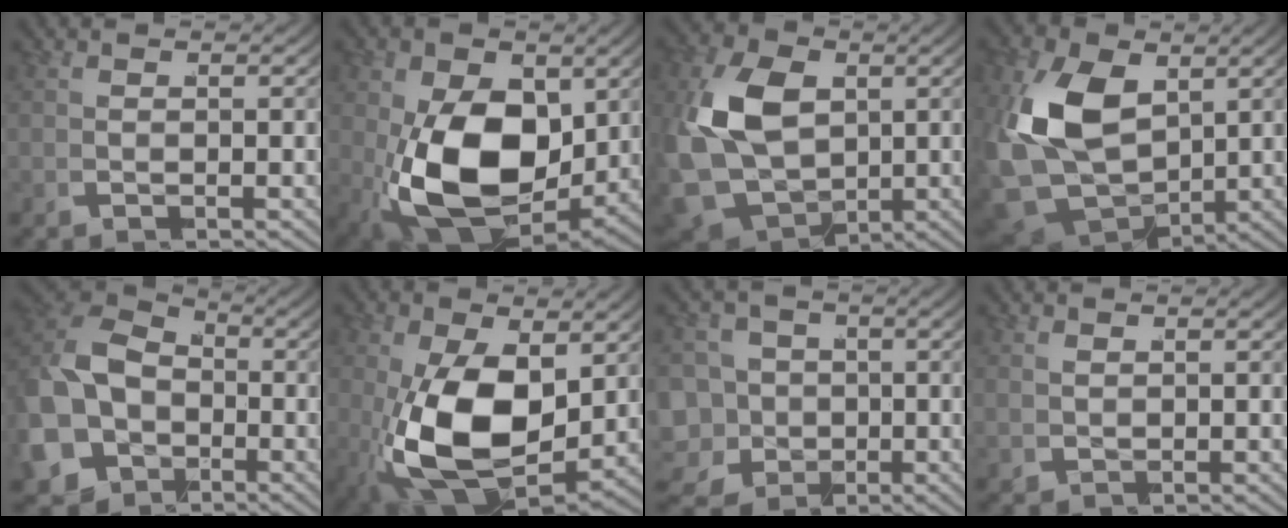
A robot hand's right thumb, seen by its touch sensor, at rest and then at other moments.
{"total": 12.6, "force": [-1.0, 8.0, 9.7], "torque": [-0.216, -0.064, 0.010]}
{"total": 13.3, "force": [-0.4, 10.5, 8.2], "torque": [-0.243, -0.061, 0.012]}
{"total": 12.9, "force": [0.1, 9.3, 9.0], "torque": [-0.243, -0.058, 0.023]}
{"total": 15.6, "force": [-2.8, 13.6, 7.1], "torque": [-0.193, -0.050, -0.049]}
{"total": 11.4, "force": [-1.2, 6.3, 9.5], "torque": [-0.221, -0.051, 0.006]}
{"total": 11.6, "force": [-3.4, 10.0, 4.7], "torque": [-0.113, -0.055, -0.053]}
{"total": 0.9, "force": [0.9, 0.2, 0.0], "torque": [0.003, 0.004, 0.021]}